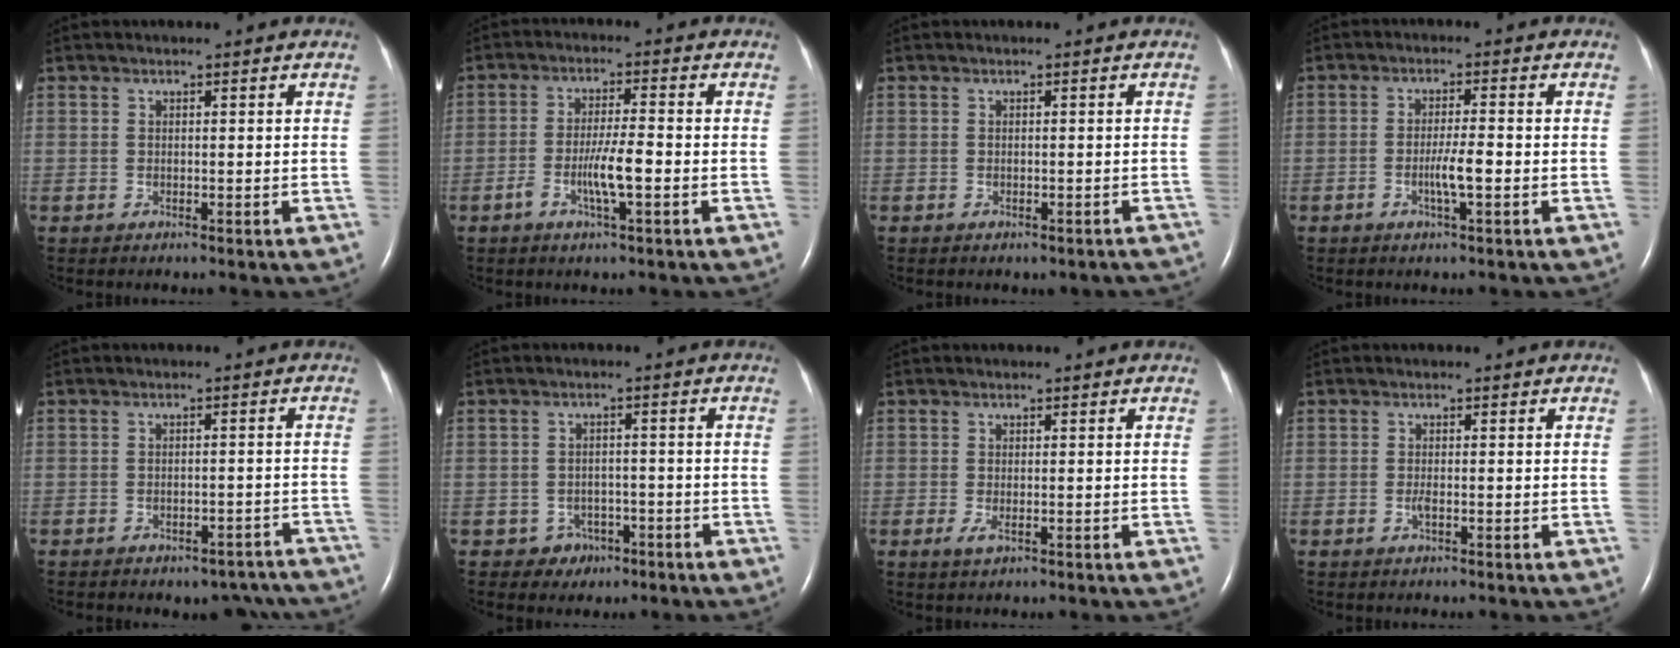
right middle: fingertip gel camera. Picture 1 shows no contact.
{"total": 5.5, "force": [-1.9, 0.2, 5.1], "torque": [-0.101, -0.005, -0.035]}
{"total": 3.9, "force": [-3.3, 1.6, 1.3], "torque": [-0.008, 0.002, -0.034]}
{"total": 3.7, "force": [-1.2, 0.1, 3.5], "torque": [-0.068, -0.003, -0.023]}
{"total": 11.9, "force": [-10.5, 4.9, 2.7], "torque": [-0.031, 0.020, -0.106]}
{"total": 3.3, "force": [-1.7, 2.9, 0.0], "torque": [0.004, 0.015, -0.016]}
{"total": 1.5, "force": [-0.4, 0.4, 1.3], "torque": [-0.030, -0.005, -0.005]}
{"total": 0.8, "force": [-0.3, 0.0, 0.7], "torque": [-0.020, -0.001, -0.006]}